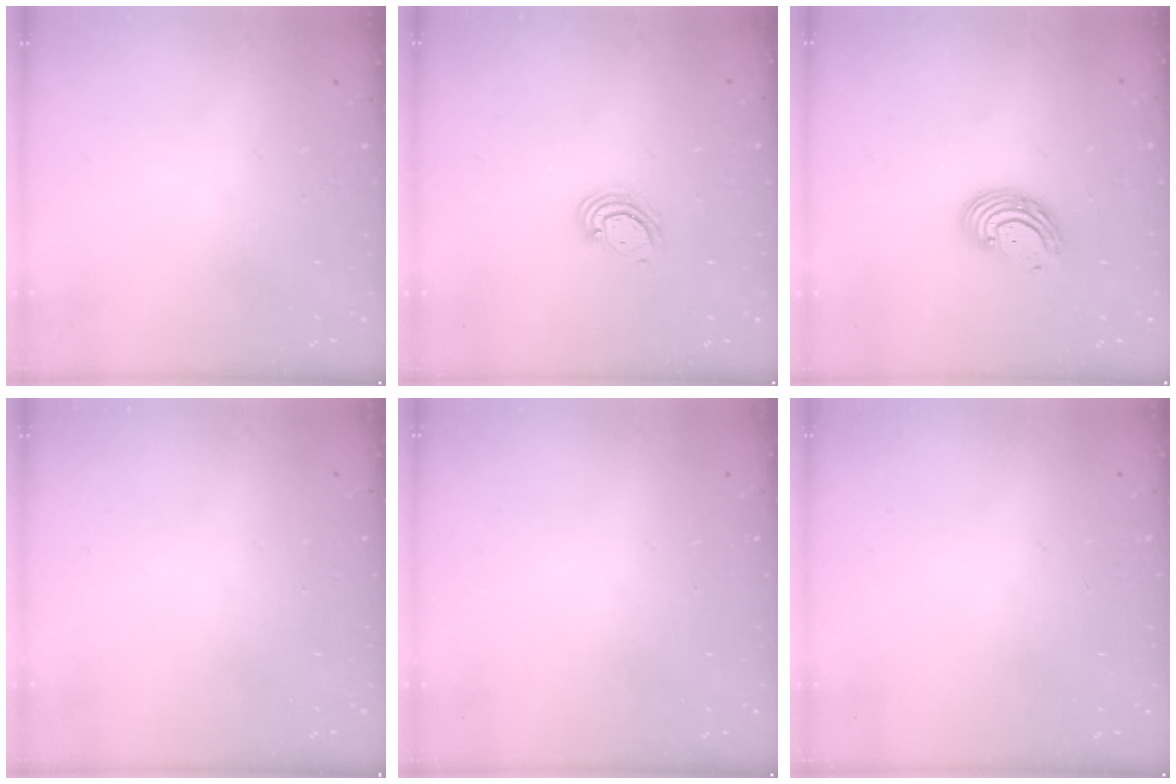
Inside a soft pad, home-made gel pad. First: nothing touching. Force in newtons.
{"total": 4.0, "press": 4.0, "slide": 0.3}
{"total": 6.2, "press": 6.1, "slide": 0.9}
{"total": 0.0}
{"total": 0.0}
{"total": 0.0}